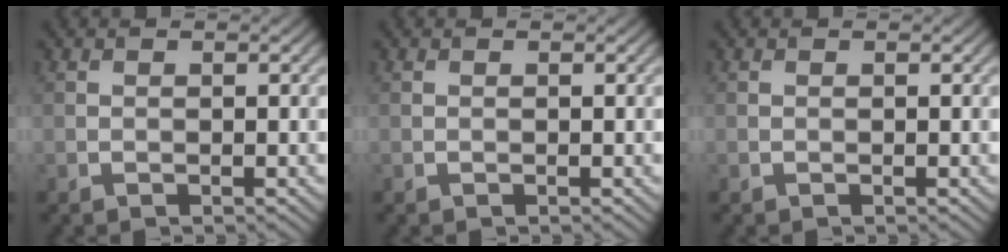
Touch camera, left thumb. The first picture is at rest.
{"total": 0.0}
{"total": 0.0}